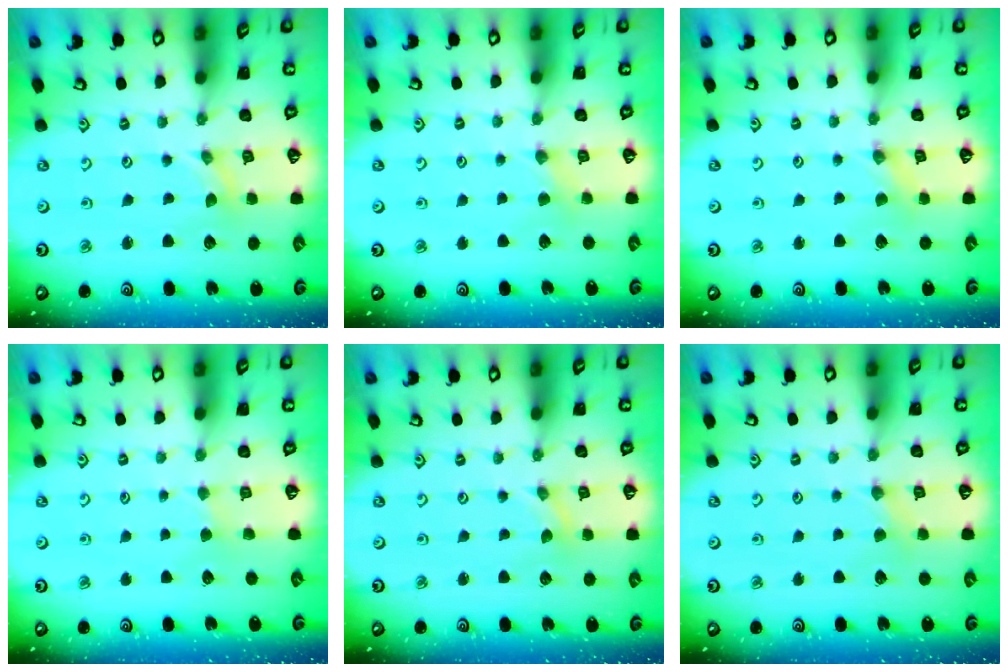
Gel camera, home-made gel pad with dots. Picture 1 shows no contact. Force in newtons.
{"total": 2.0, "press": 2.0, "slide": 0.4}
{"total": 1.3, "press": 1.2, "slide": 0.3}
{"total": 2.0, "press": 2.0, "slide": 0.4}
{"total": 0.0}
{"total": 2.0, "press": 2.0, "slide": 0.4}